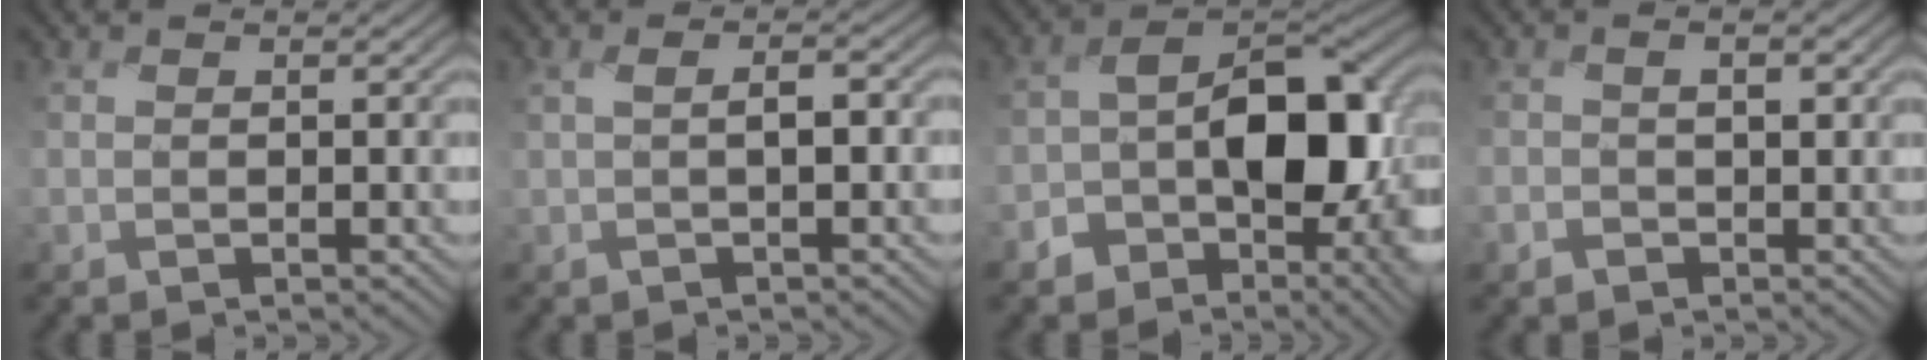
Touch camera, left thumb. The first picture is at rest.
{"total": 2.9, "force": [-0.3, 1.2, 2.7], "torque": [-0.052, 0.004, -0.007]}
{"total": 12.9, "force": [-3.5, 8.3, 9.3], "torque": [-0.122, -0.011, -0.067]}
{"total": 2.3, "force": [-0.7, 1.7, 1.3], "torque": [-0.023, -0.004, -0.013]}